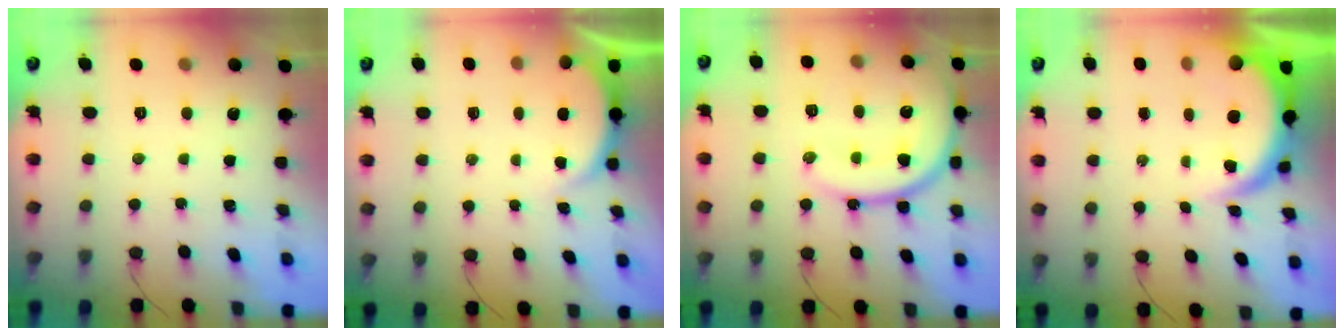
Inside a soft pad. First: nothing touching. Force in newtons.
{"total": 3.1, "press": 3.1, "slide": 0.5}
{"total": 18.3, "press": 18.3, "slide": 1.5}
{"total": 6.9, "press": 6.9, "slide": 0.5}